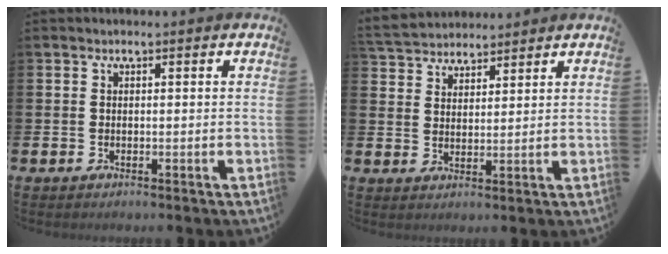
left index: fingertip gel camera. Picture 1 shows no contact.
{"total": 4.5, "force": [4.3, 0.9, 0.8], "torque": [-0.024, -0.016, 0.078]}